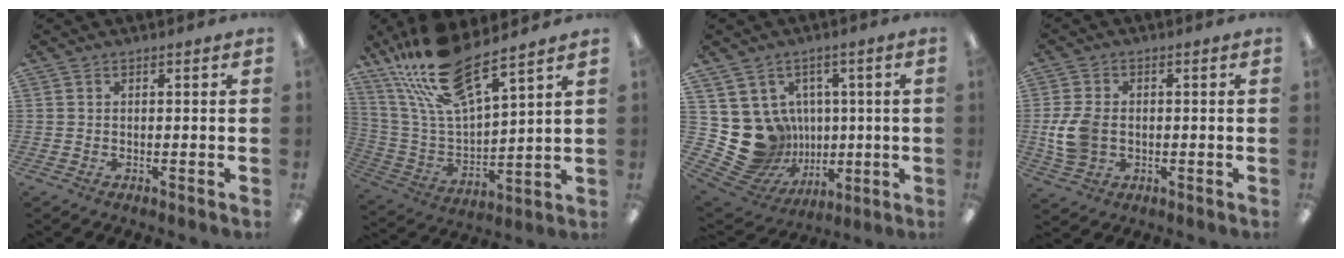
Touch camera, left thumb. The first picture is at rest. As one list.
[{"total": 18.8, "force": [15.0, 4.9, 10.3], "torque": [-0.216, -0.084, 0.265]}, {"total": 14.7, "force": [-0.3, 14.0, 4.5], "torque": [-0.114, -0.023, 0.024]}, {"total": 8.5, "force": [-0.6, 6.3, 5.7], "torque": [-0.122, 0.005, -0.011]}]